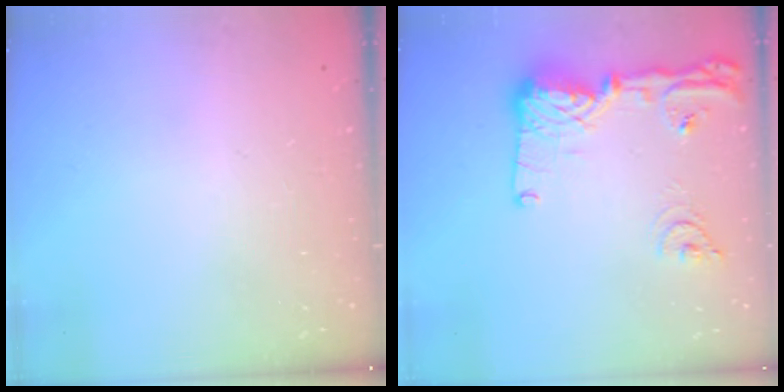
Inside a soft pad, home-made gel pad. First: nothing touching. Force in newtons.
{"total": 16.7, "press": 16.6, "slide": 1.9}